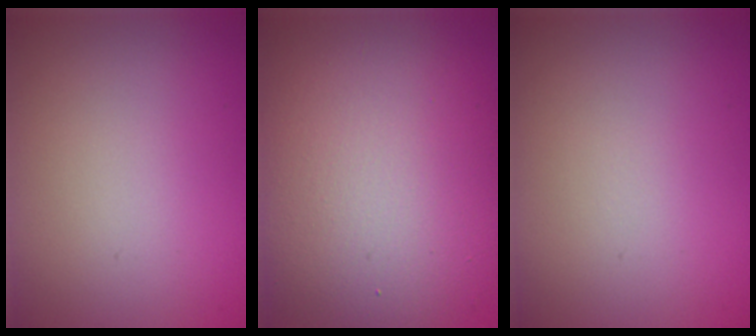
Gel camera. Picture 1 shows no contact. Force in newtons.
{"total": 12.1, "press": 12.1, "slide": 0.5}
{"total": 0.0}